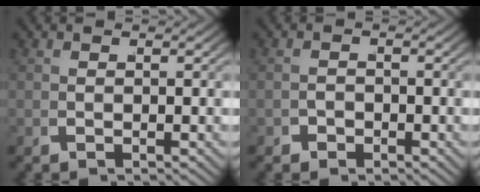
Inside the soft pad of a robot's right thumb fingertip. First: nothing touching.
{"total": 1.3, "force": [-1.1, 0.7, 0.1], "torque": [0.005, -0.002, -0.020]}